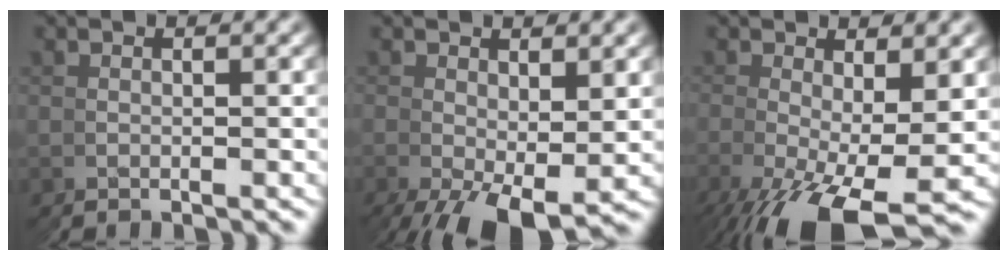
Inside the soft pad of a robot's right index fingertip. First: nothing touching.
{"total": 4.9, "force": [-1.8, 1.2, 4.4], "torque": [-0.071, -0.014, -0.015]}
{"total": 4.3, "force": [-2.3, 0.6, 3.6], "torque": [-0.073, -0.016, -0.023]}